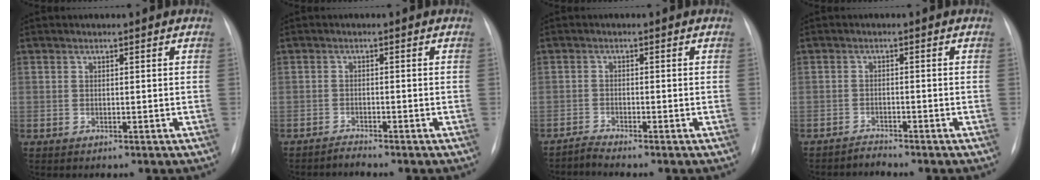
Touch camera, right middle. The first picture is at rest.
{"total": 1.3, "force": [-1.2, -0.3, -0.3], "torque": [0.005, -0.007, -0.020]}
{"total": 1.6, "force": [-1.5, -0.6, -0.3], "torque": [0.004, -0.011, -0.029]}
{"total": 1.6, "force": [-1.4, -0.3, -0.6], "torque": [0.017, -0.010, -0.023]}